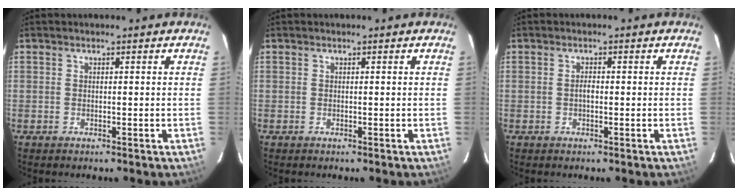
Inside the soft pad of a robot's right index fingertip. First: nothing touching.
{"total": 0.0}
{"total": 1.0, "force": [-0.2, 0.5, 0.9], "torque": [-0.016, 0.004, -0.004]}